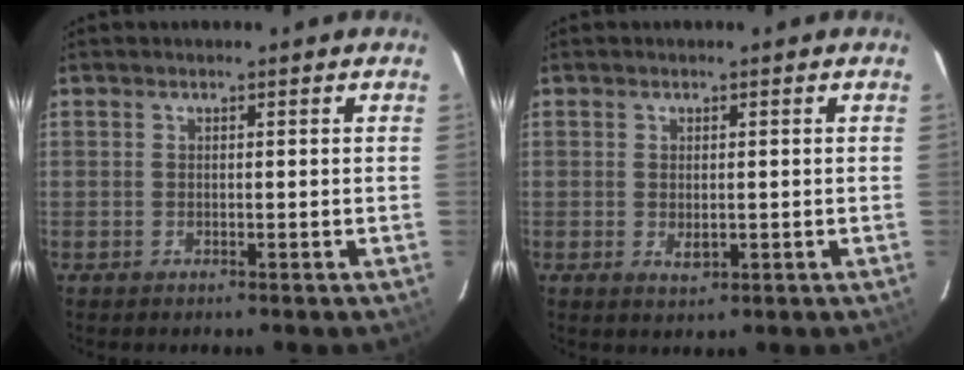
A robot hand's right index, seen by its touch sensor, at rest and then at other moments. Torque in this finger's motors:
{"motor_torque": [0.29, 0.13, 0.17, 0.02]}